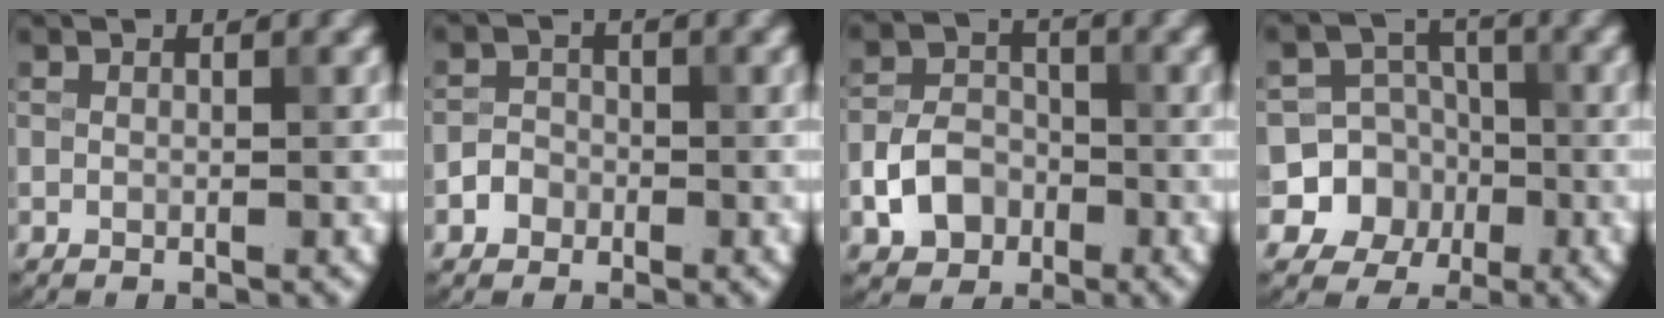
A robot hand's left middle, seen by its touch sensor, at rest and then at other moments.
{"total": 1.7, "force": [-0.8, 1.4, 0.4], "torque": [0.000, 0.004, -0.018]}
{"total": 4.2, "force": [-1.7, 3.2, 2.1], "torque": [-0.037, 0.002, -0.032]}
{"total": 8.5, "force": [-2.3, 8.0, 1.3], "torque": [-0.019, 0.001, -0.057]}